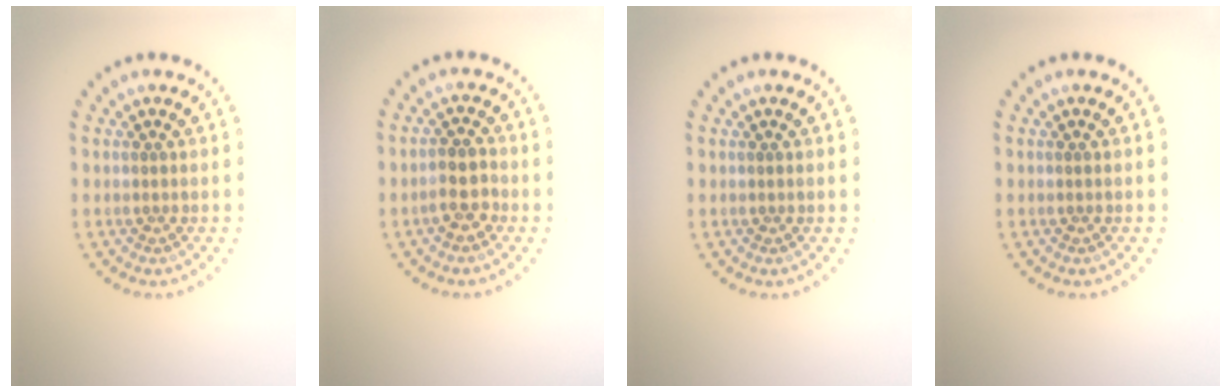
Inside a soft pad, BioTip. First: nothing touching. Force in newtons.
{"total": 2.4, "press": 2.3, "slide": 0.8}
{"total": 0.0}
{"total": 0.0}